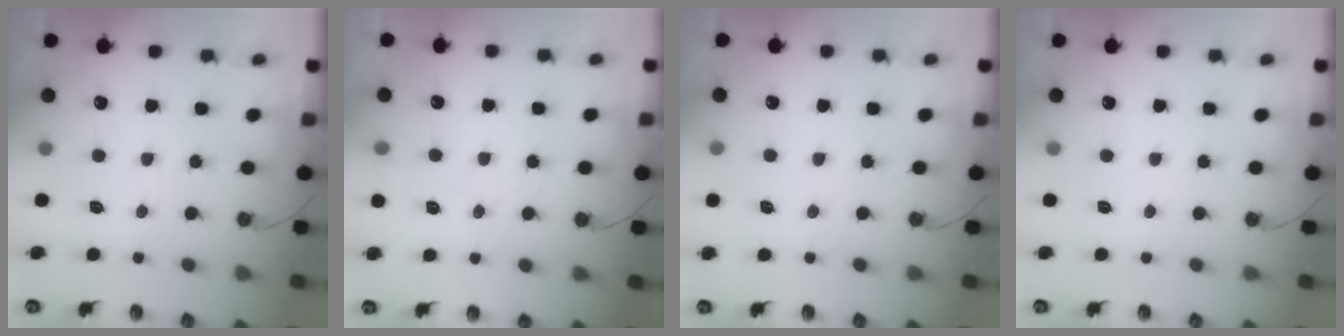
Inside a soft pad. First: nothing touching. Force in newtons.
{"total": 5.4, "press": 3.2, "slide": 4.3}
{"total": 2.2, "press": 1.9, "slide": 1.1}
{"total": 0.0}